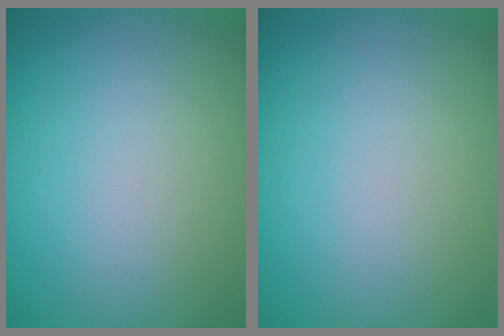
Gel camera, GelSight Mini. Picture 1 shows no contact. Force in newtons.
{"total": 0.0}